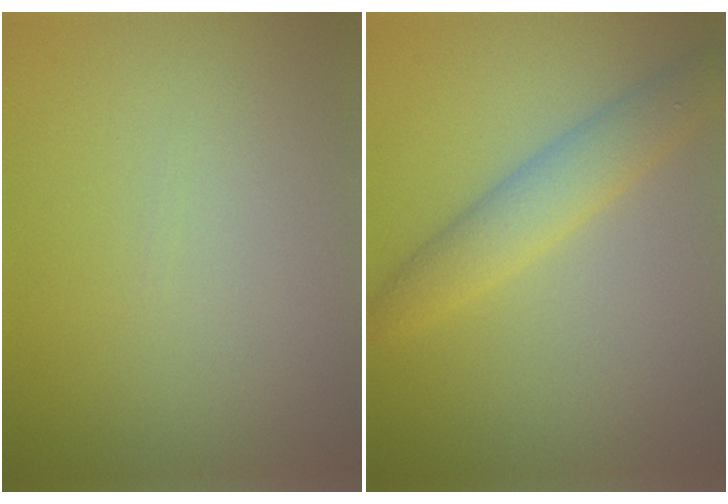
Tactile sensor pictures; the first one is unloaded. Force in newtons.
{"total": 3.8, "press": 3.8, "slide": 0.2}